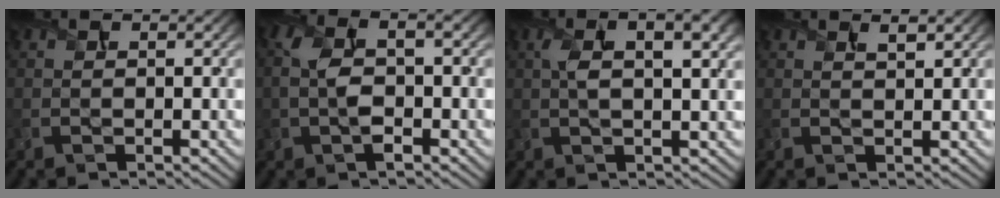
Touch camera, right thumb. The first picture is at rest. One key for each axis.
{"total": 5.1, "fx": -0.5, "fy": 2.4, "fz": 4.5, "tx": -0.104, "ty": 0.000, "tz": -0.012}
{"total": 6.4, "fx": 1.9, "fy": 2.2, "fz": 5.7, "tx": -0.104, "ty": 0.006, "tz": 0.032}
{"total": 1.3, "fx": 0.9, "fy": 0.2, "fz": 0.9, "tx": -0.019, "ty": 0.000, "tz": 0.017}